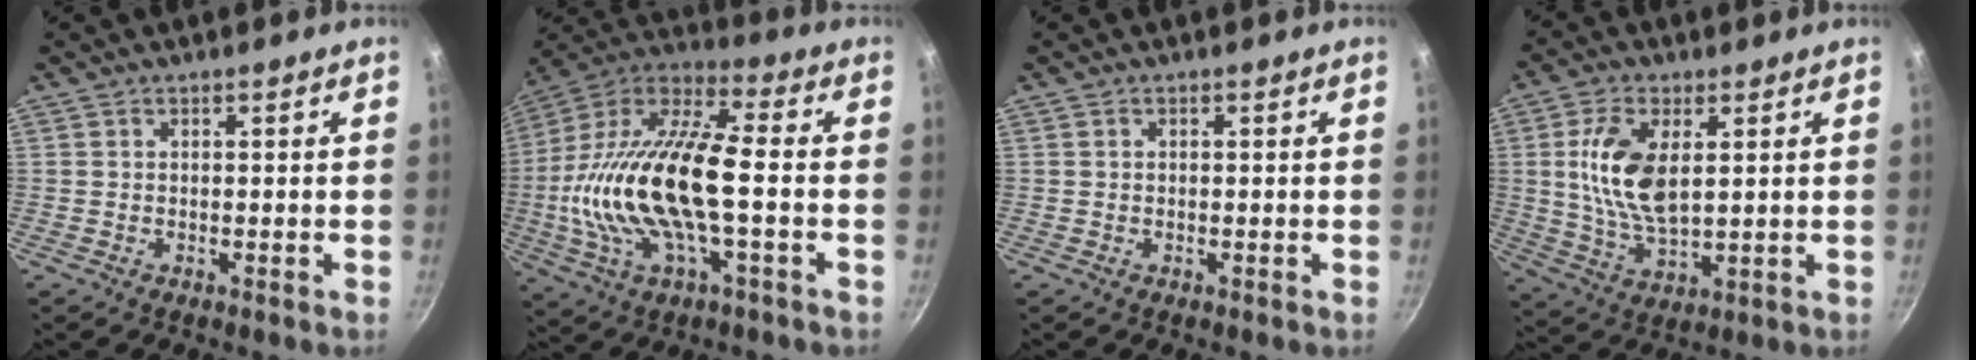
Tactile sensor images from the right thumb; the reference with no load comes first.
{"total": 23.4, "force": [-2.4, 9.2, 21.4], "torque": [-0.426, 0.030, -0.056]}
{"total": 0.0}
{"total": 12.2, "force": [2.6, 6.1, 10.2], "torque": [-0.192, -0.011, 0.055]}